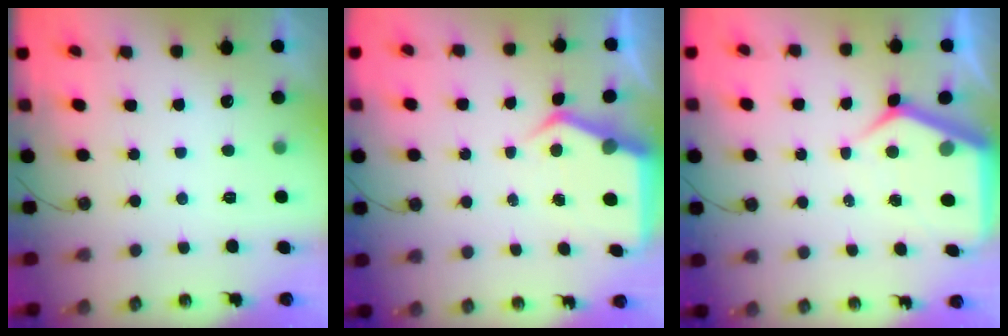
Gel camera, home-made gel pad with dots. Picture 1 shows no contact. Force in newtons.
{"total": 5.4, "press": 5.3, "slide": 0.6}
{"total": 7.4, "press": 7.3, "slide": 0.7}